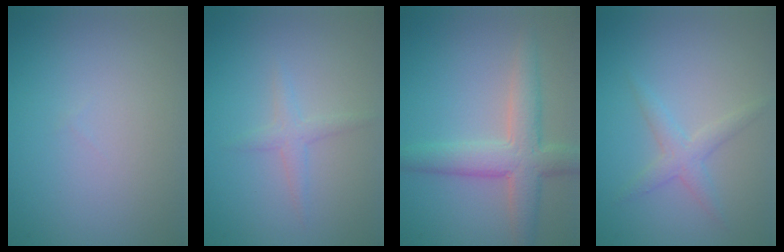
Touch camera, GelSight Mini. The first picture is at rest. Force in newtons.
{"total": 1.4, "press": 1.4, "slide": 0.0}
{"total": 4.9, "press": 4.9, "slide": 0.4}
{"total": 2.0, "press": 2.0, "slide": 0.1}